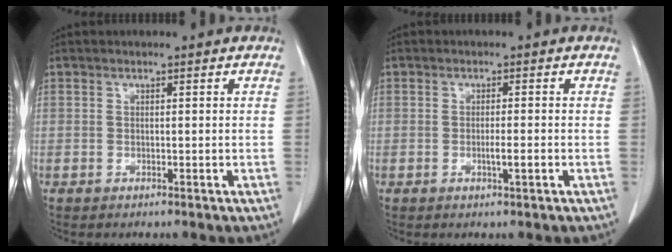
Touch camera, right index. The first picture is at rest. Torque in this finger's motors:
{"motor_torque": [0.60, -0.36, 0.35, 0.08]}